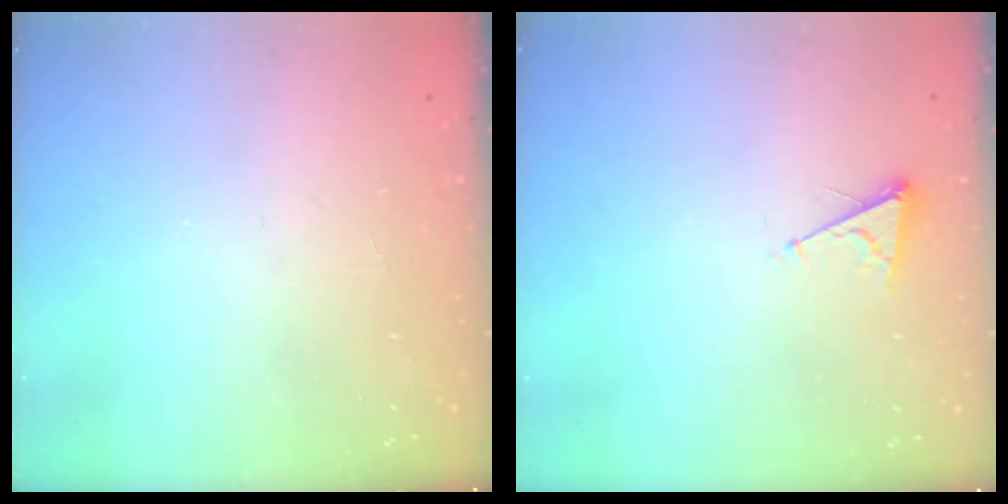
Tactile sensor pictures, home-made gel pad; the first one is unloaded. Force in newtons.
{"total": 3.6, "press": 3.6, "slide": 0.4}